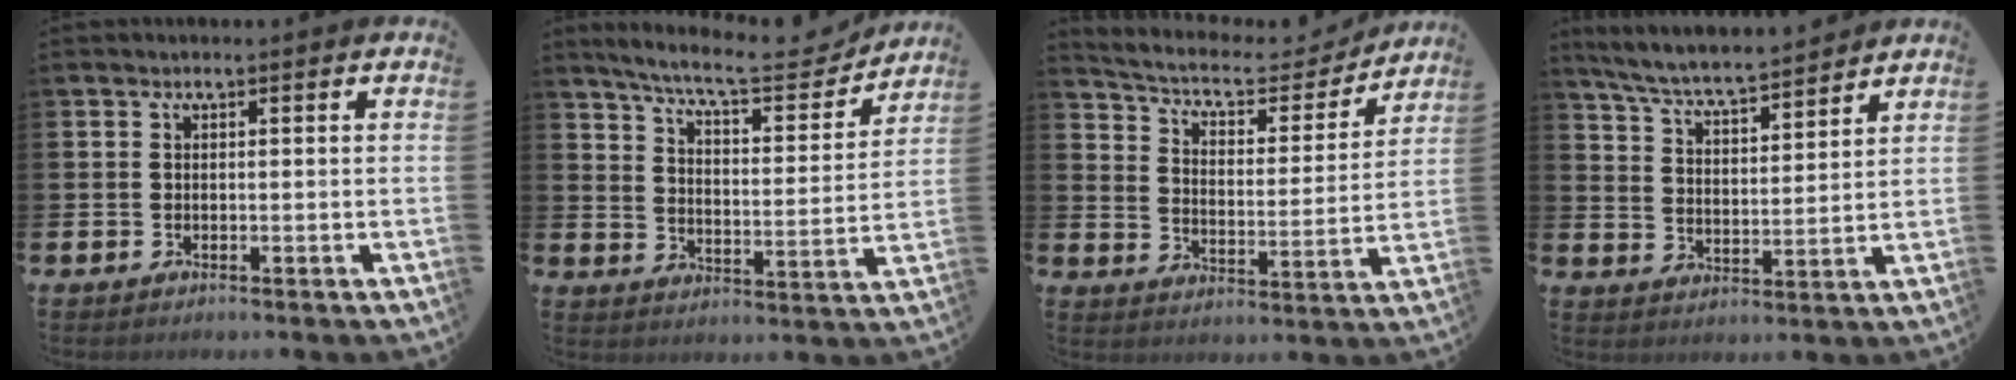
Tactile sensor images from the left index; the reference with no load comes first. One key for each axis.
{"total": 9.3, "fx": 8.5, "fy": 1.4, "fz": 3.5, "tx": -0.083, "ty": -0.057, "tz": 0.143}
{"total": 6.8, "fx": 6.0, "fy": 2.3, "fz": 2.2, "tx": -0.067, "ty": -0.042, "tz": 0.096}
{"total": 6.5, "fx": 6.2, "fy": 0.3, "fz": 1.8, "tx": -0.060, "ty": -0.044, "tz": 0.106}